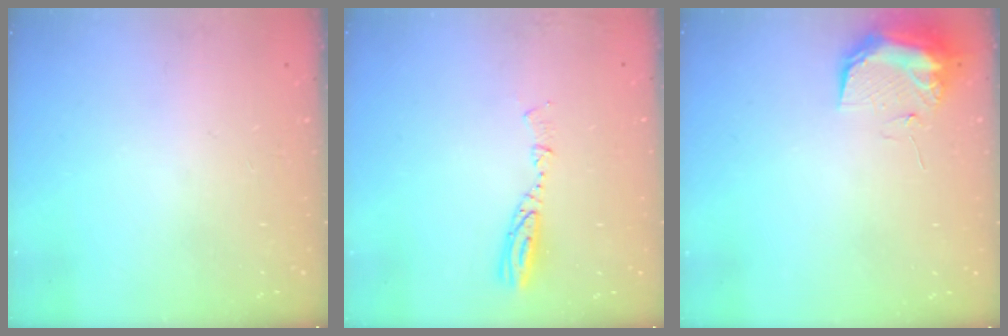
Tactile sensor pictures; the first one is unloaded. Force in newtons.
{"total": 5.7, "press": 5.7, "slide": 0.5}
{"total": 9.6, "press": 9.6, "slide": 1.2}